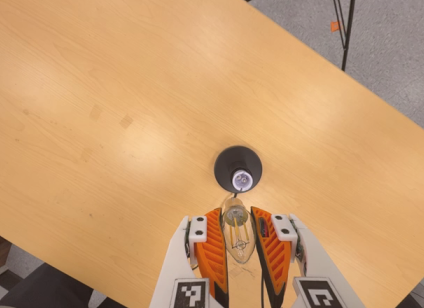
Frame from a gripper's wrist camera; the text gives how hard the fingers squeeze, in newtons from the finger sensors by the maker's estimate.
{"total": 20.3, "left": 22.8, "right": 17.8}